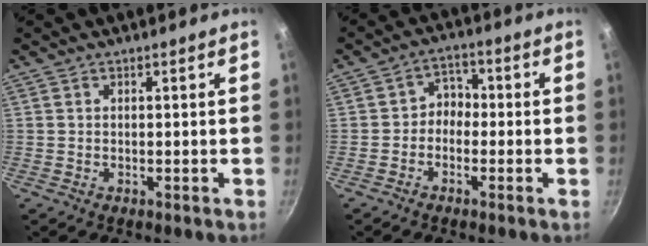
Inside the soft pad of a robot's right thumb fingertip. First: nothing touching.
{"total": 3.5, "force": [-1.3, 2.9, 1.6], "torque": [-0.003, 0.023, -0.034]}